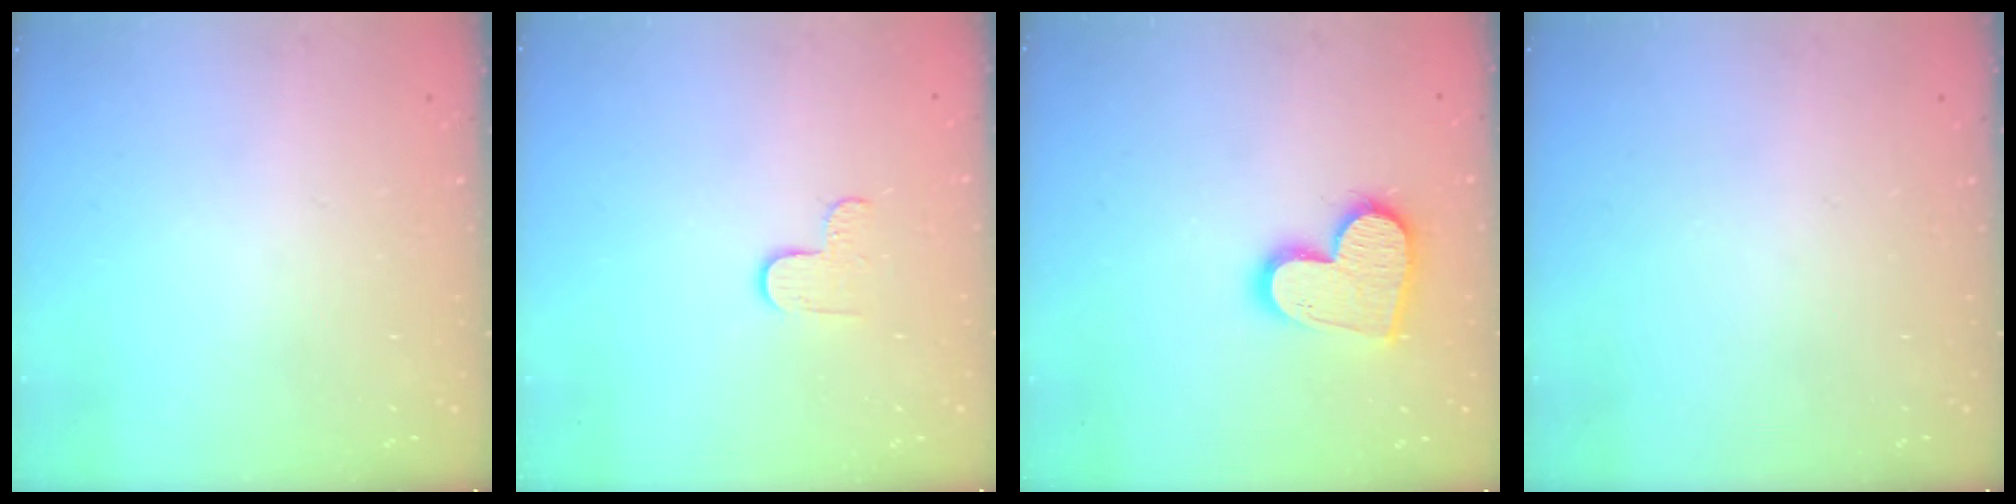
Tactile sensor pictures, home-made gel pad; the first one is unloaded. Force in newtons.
{"total": 2.9, "press": 2.9, "slide": 0.3}
{"total": 15.2, "press": 15.1, "slide": 1.2}
{"total": 0.0}